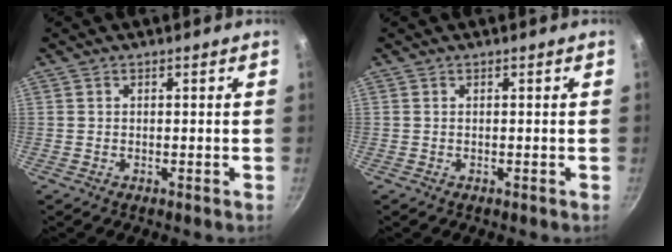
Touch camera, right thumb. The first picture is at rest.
{"total": 0.0}